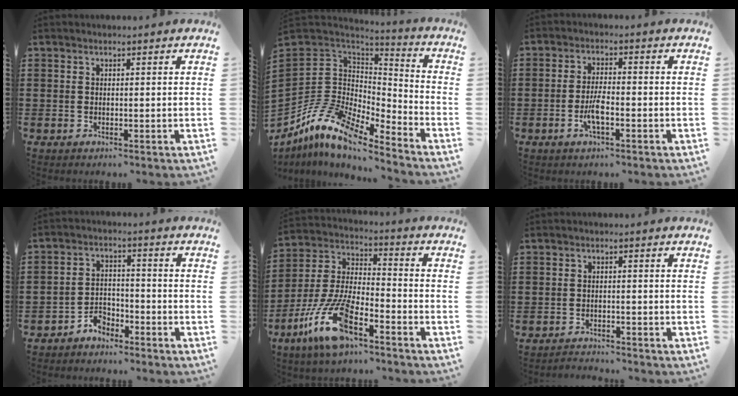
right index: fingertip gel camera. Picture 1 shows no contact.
{"total": 11.5, "force": [-8.5, 5.6, 5.4], "torque": [-0.145, 0.008, -0.175]}
{"total": 4.1, "force": [-1.7, 1.0, 3.6], "torque": [-0.074, -0.002, -0.034]}
{"total": 3.5, "force": [-3.2, 1.5, 0.3], "torque": [-0.013, 0.009, -0.066]}
{"total": 12.2, "force": [-7.8, 3.4, 8.7], "torque": [-0.210, -0.003, -0.157]}
{"total": 1.8, "force": [-1.8, 0.2, -0.1], "torque": [-0.005, 0.002, -0.041]}